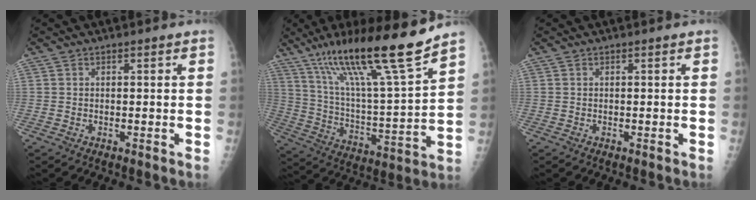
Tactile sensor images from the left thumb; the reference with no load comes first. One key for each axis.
{"total": 21.7, "fx": 15.2, "fy": 1.5, "fz": 15.5, "tx": -0.244, "ty": -0.068, "tz": 0.267}
{"total": 0.0}